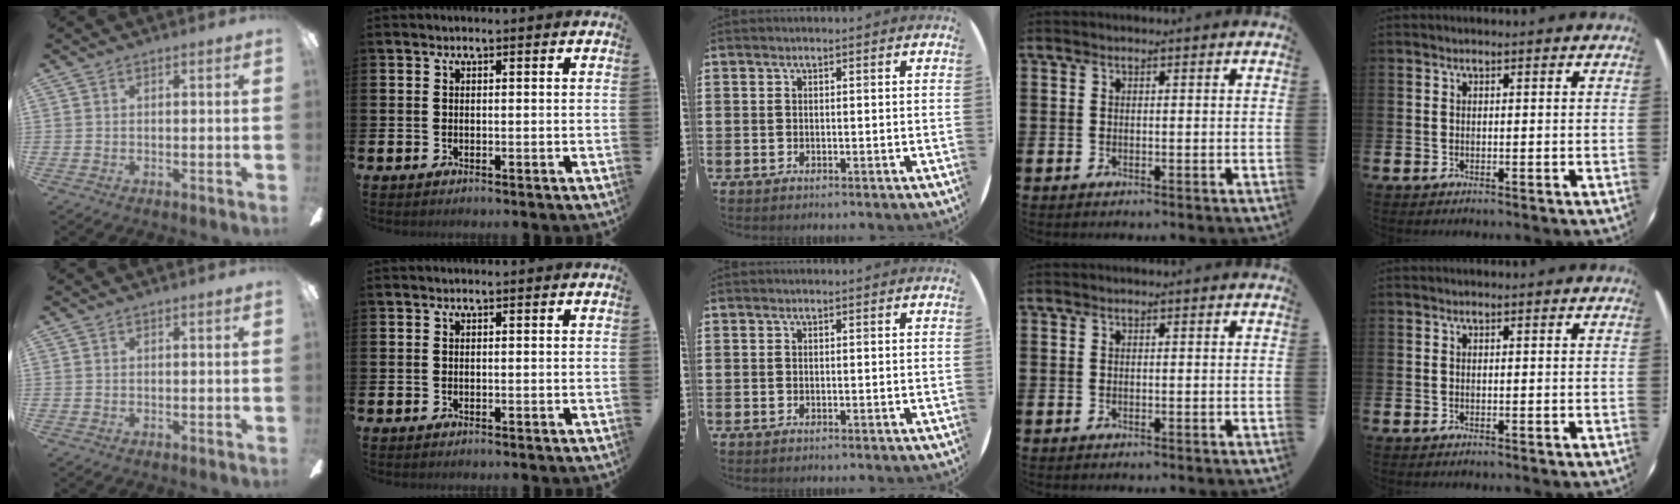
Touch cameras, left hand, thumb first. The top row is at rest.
{}